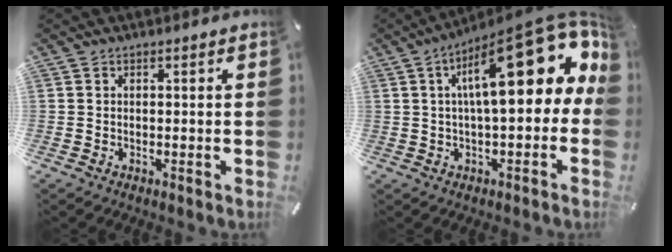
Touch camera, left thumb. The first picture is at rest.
{"total": 23.5, "force": [7.5, 8.6, 20.6], "torque": [-0.316, -0.049, 0.118]}